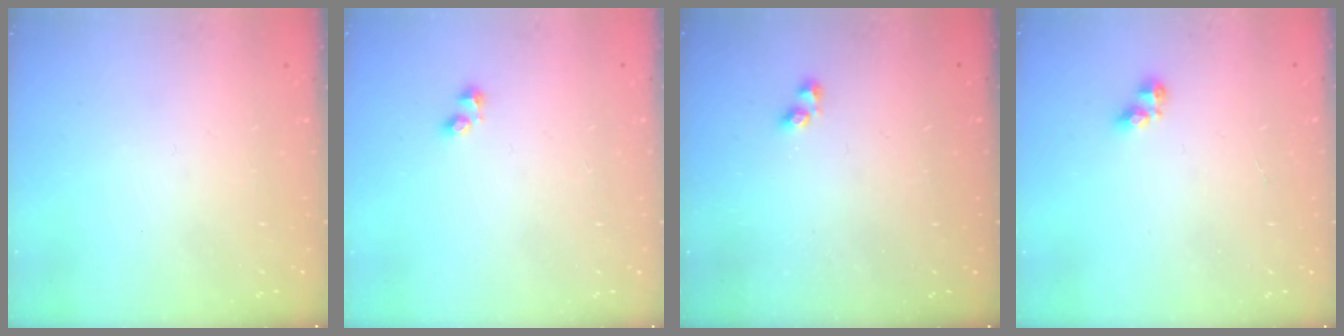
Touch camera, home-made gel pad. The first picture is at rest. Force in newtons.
{"total": 1.9, "press": 1.9, "slide": 0.5}
{"total": 2.9, "press": 2.9, "slide": 0.6}
{"total": 3.4, "press": 3.4, "slide": 0.5}